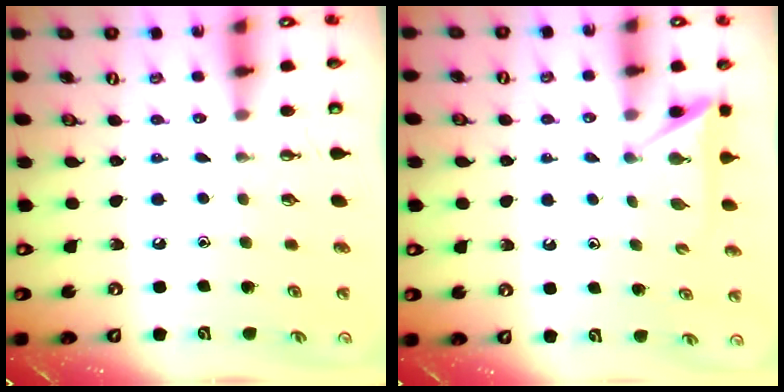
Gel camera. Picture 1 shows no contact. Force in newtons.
{"total": 4.6, "press": 4.6, "slide": 0.4}